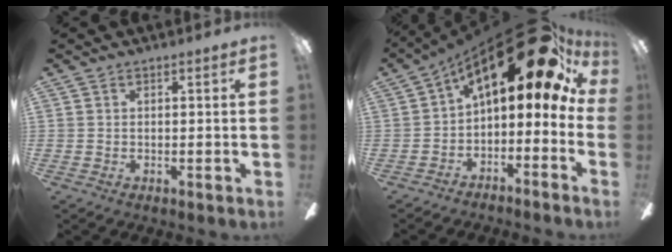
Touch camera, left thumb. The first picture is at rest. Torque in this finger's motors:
{"motor_torque": [1.50, 3.51, 1.58, -1.19, 0.16]}